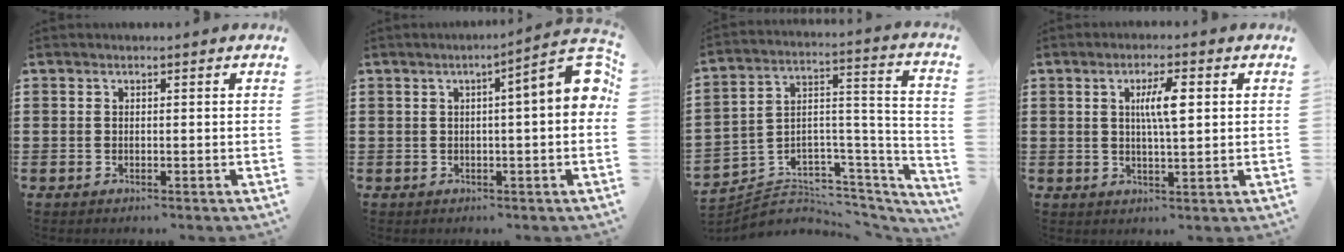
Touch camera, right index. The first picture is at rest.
{"total": 6.5, "force": [0.5, 0.8, 6.5], "torque": [-0.093, -0.013, 0.003]}
{"total": 3.8, "force": [-2.5, 2.9, 0.3], "torque": [-0.016, -0.012, -0.048]}
{"total": 5.4, "force": [1.1, 1.2, 5.1], "torque": [-0.102, 0.009, 0.015]}